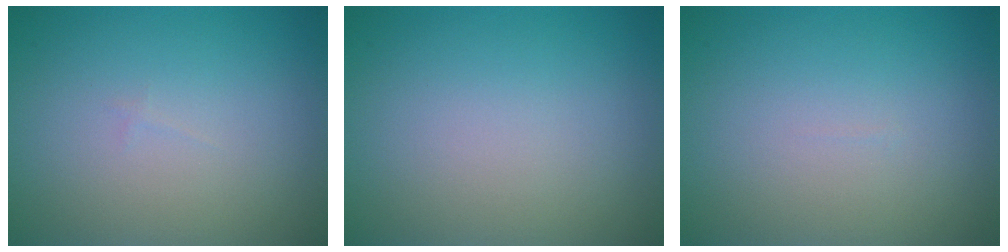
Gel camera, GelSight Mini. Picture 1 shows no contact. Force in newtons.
{"total": 0.0}
{"total": 0.0}